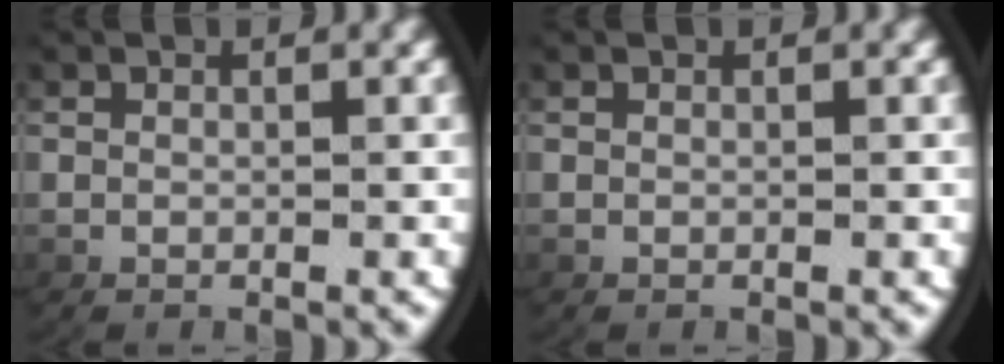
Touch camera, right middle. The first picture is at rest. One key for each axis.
{"total": 0.0}